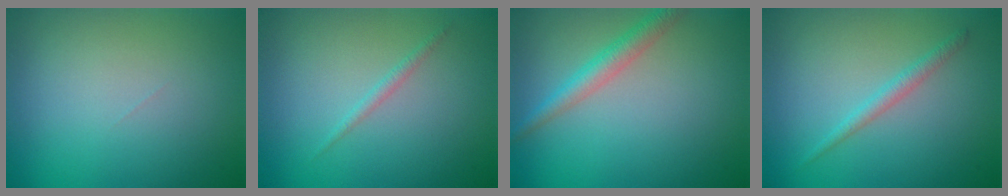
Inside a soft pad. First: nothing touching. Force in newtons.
{"total": 0.8, "press": 0.8, "slide": 0.1}
{"total": 2.7, "press": 2.7, "slide": 0.2}
{"total": 1.4, "press": 1.4, "slide": 0.1}